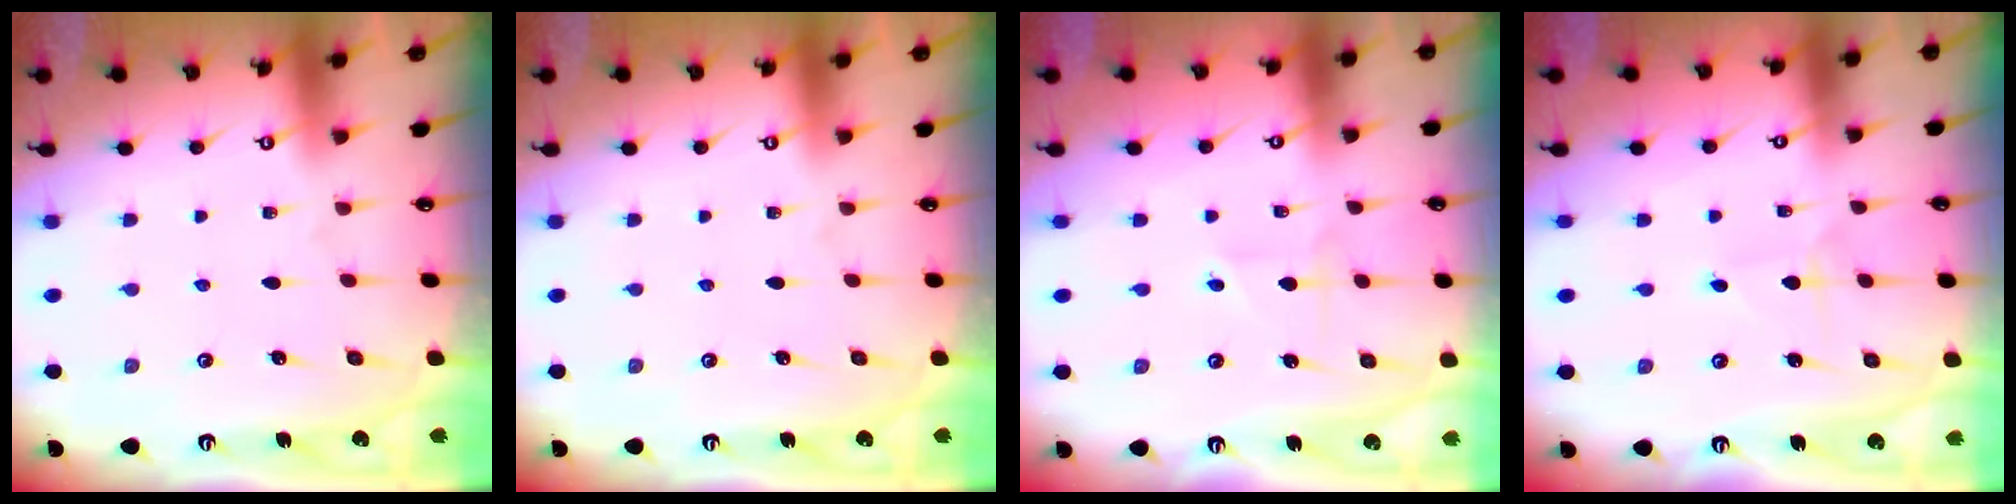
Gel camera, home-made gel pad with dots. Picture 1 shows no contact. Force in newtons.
{"total": 0.0}
{"total": 2.4, "press": 2.2, "slide": 0.9}
{"total": 1.6, "press": 1.6, "slide": 0.2}